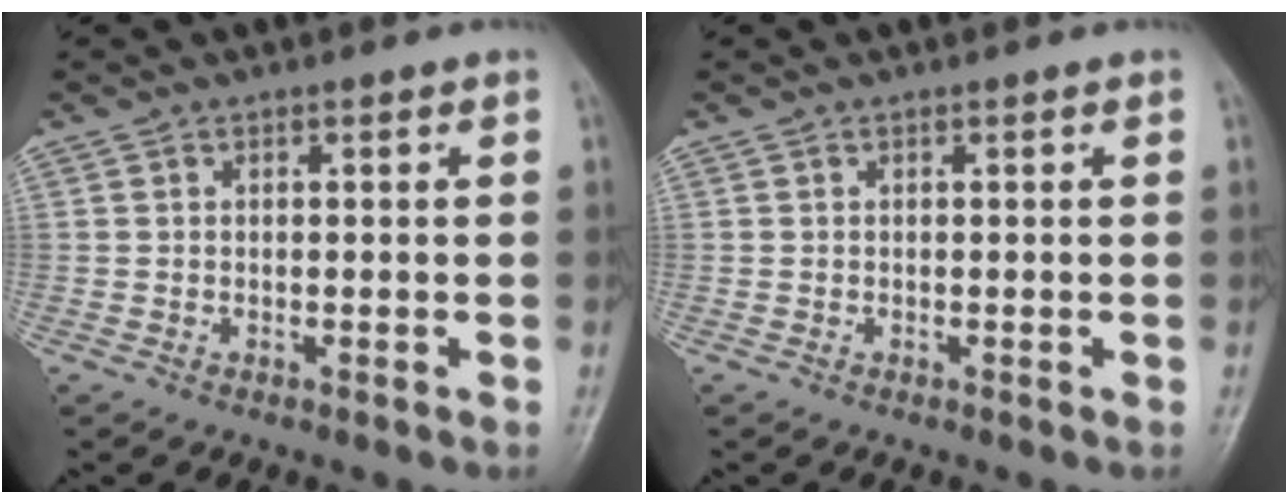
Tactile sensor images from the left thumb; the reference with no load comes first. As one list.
[{"total": 0.0}]